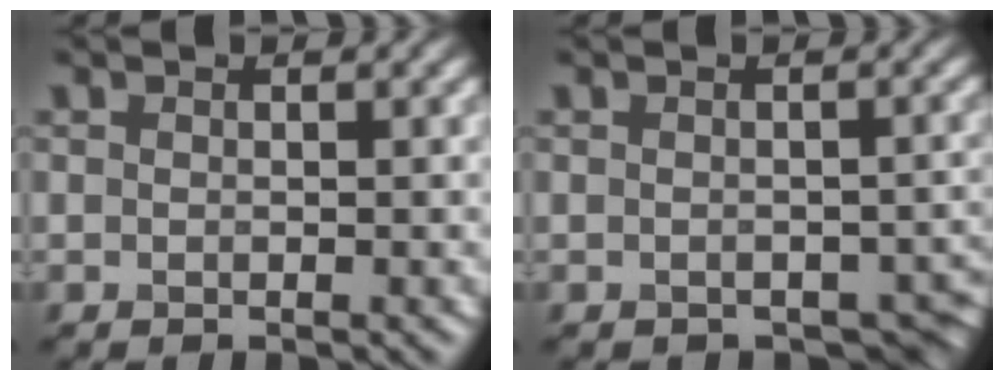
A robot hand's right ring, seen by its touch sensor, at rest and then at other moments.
{"total": 2.9, "force": [-1.6, 1.8, 1.5], "torque": [-0.010, -0.019, -0.014]}